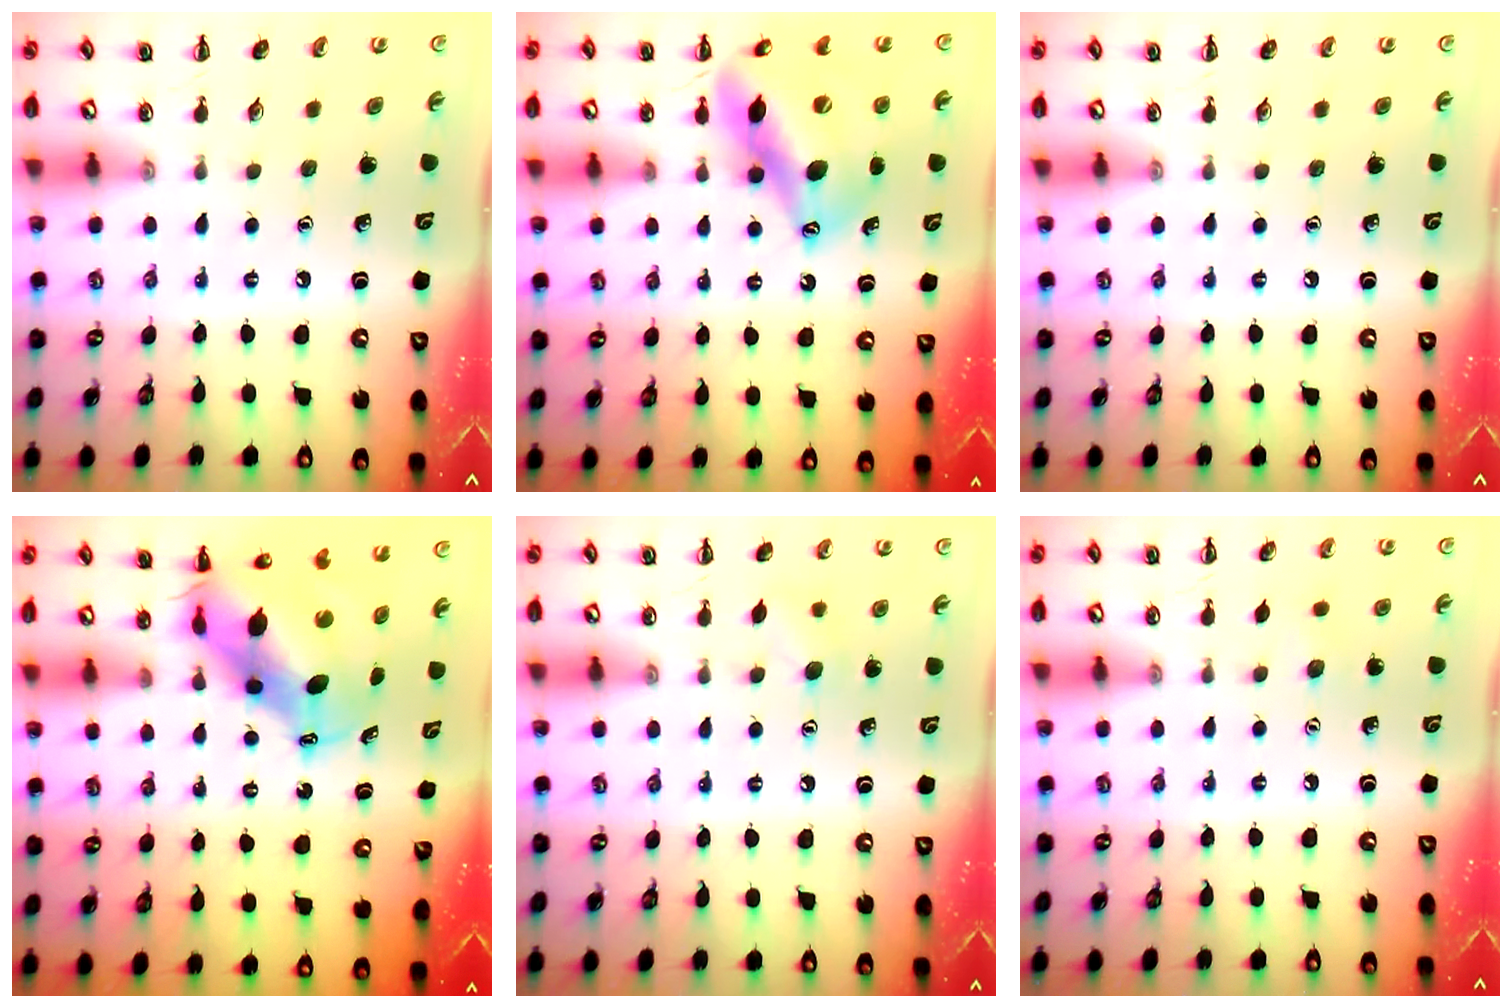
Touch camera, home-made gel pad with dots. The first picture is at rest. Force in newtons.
{"total": 17.0, "press": 16.4, "slide": 4.6}
{"total": 0.0}
{"total": 9.7, "press": 9.3, "slide": 2.8}
{"total": 7.6, "press": 7.4, "slide": 1.6}
{"total": 2.5, "press": 2.4, "slide": 0.6}